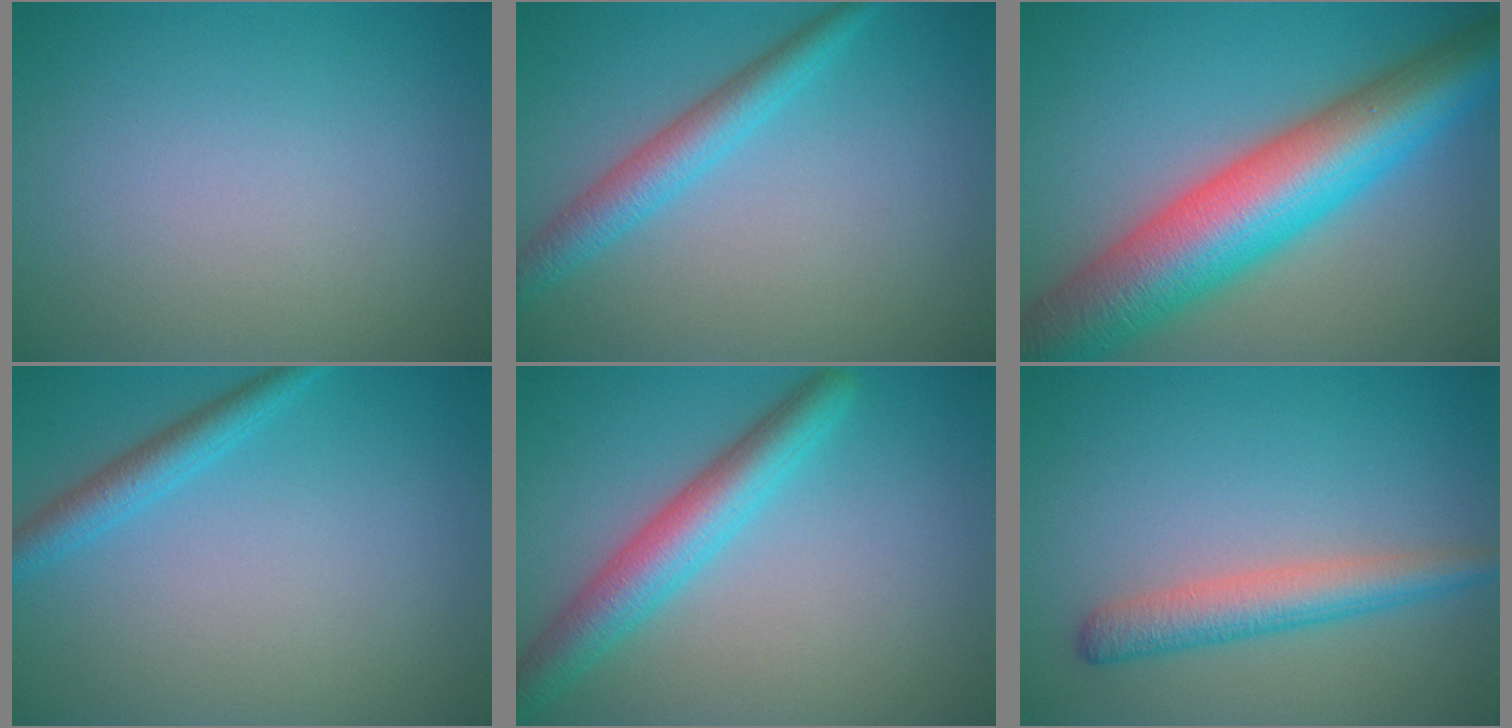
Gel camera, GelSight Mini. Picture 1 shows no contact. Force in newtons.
{"total": 3.3, "press": 3.3, "slide": 0.1}
{"total": 12.5, "press": 12.5, "slide": 0.4}
{"total": 2.4, "press": 2.4, "slide": 0.1}
{"total": 4.9, "press": 4.9, "slide": 0.2}
{"total": 3.7, "press": 3.7, "slide": 0.1}